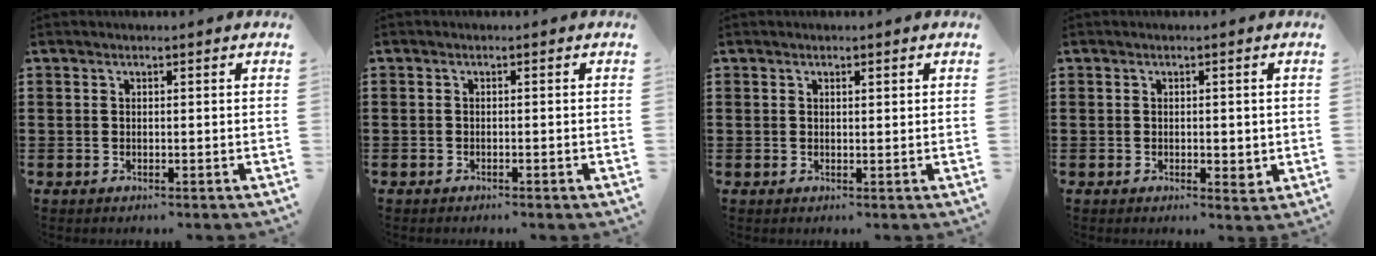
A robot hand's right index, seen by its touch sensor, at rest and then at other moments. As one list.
[{"total": 0.6, "force": [-0.6, 0.0, 0.2], "torque": [-0.005, -0.001, -0.012]}, {"total": 0.6, "force": [0.3, 0.3, 0.4], "torque": [-0.009, 0.003, 0.006]}, {"total": 1.8, "force": [-0.1, 1.1, 1.4], "torque": [-0.019, 0.001, -0.004]}]